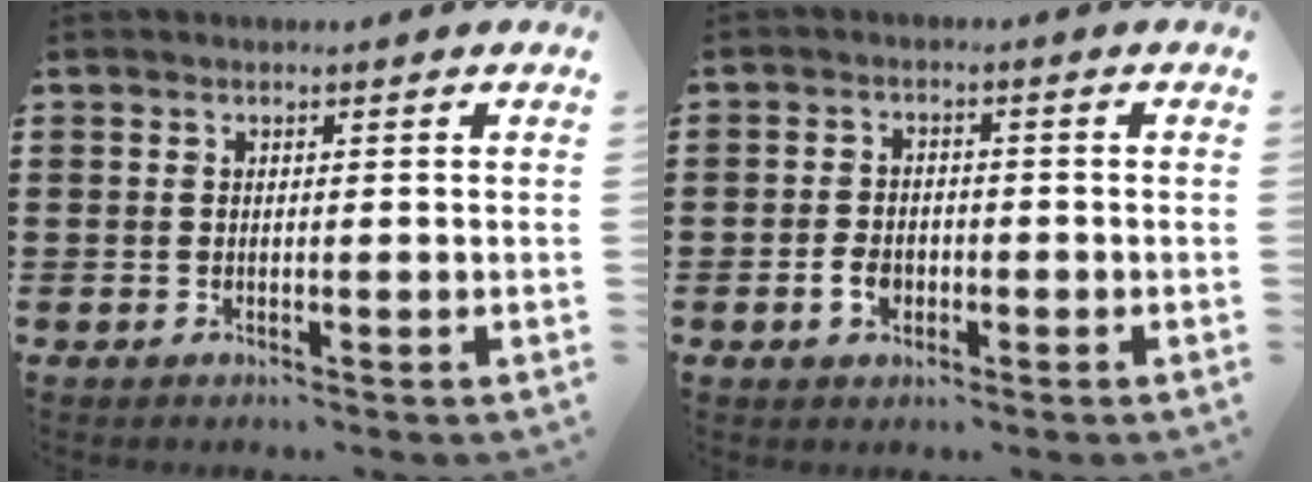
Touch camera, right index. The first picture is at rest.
{"total": 3.2, "force": [-1.2, 2.3, 1.9], "torque": [-0.037, 0.001, -0.022]}